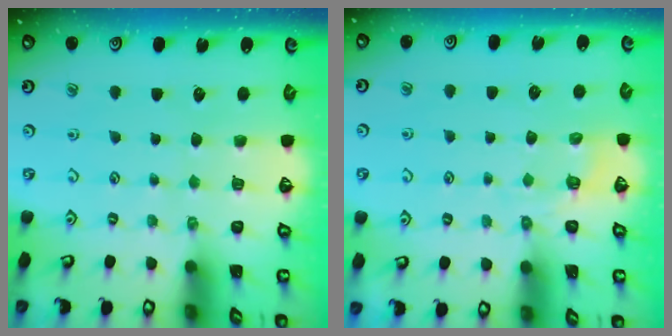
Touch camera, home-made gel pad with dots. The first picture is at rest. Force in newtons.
{"total": 2.3, "press": 1.5, "slide": 1.7}